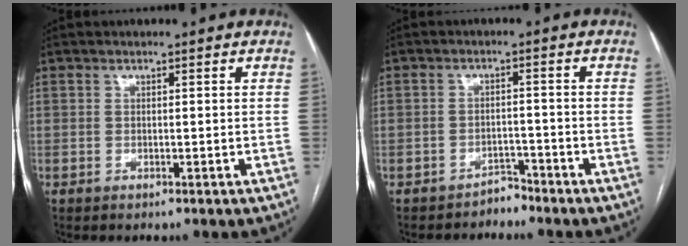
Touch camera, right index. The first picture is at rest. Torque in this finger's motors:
{"motor_torque": [-0.22, -0.02, -0.15, -0.08]}